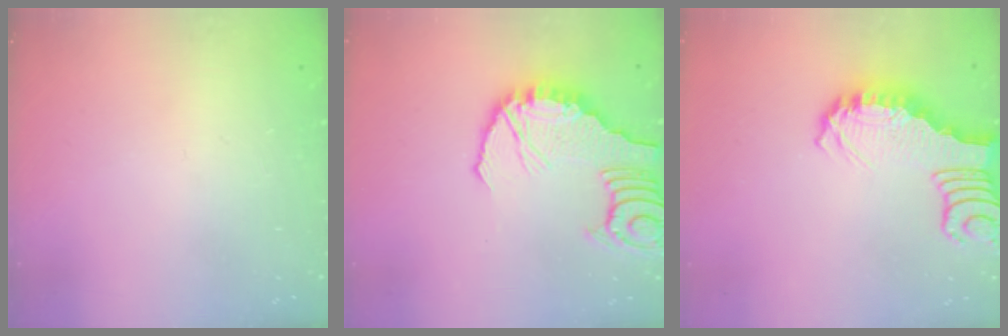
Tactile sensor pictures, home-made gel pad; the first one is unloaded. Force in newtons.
{"total": 15.5, "press": 15.3, "slide": 1.8}
{"total": 2.8, "press": 2.8, "slide": 0.5}